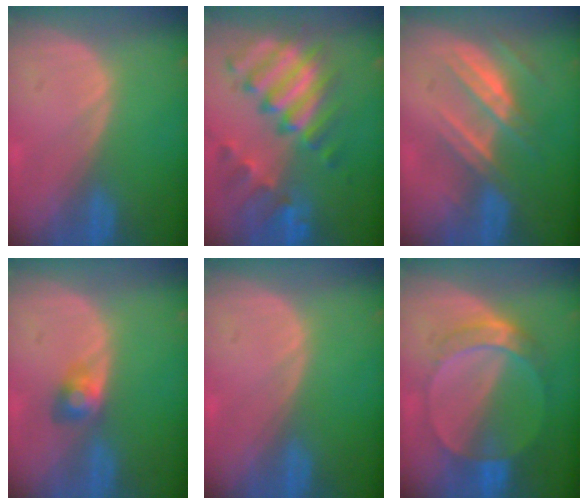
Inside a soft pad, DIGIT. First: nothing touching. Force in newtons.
{"total": 11.6, "press": 10.0, "slide": 6.0}
{"total": 7.3, "press": 6.8, "slide": 2.8}
{"total": 2.7, "press": 2.7, "slide": 0.0}
{"total": 0.0}
{"total": 7.2, "press": 6.4, "slide": 3.4}